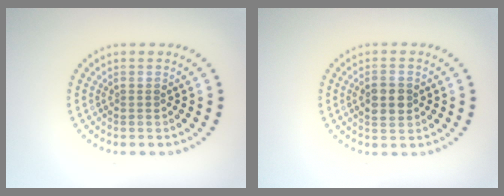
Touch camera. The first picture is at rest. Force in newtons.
{"total": 2.9, "press": 2.9, "slide": 0.1}